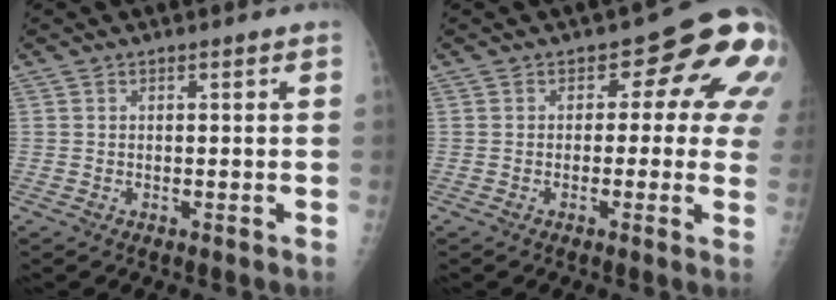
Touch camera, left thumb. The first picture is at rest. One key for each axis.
{"total": 10.9, "fx": 2.2, "fy": 6.2, "fz": 8.8, "tx": -0.048, "ty": 0.003, "tz": 0.007}